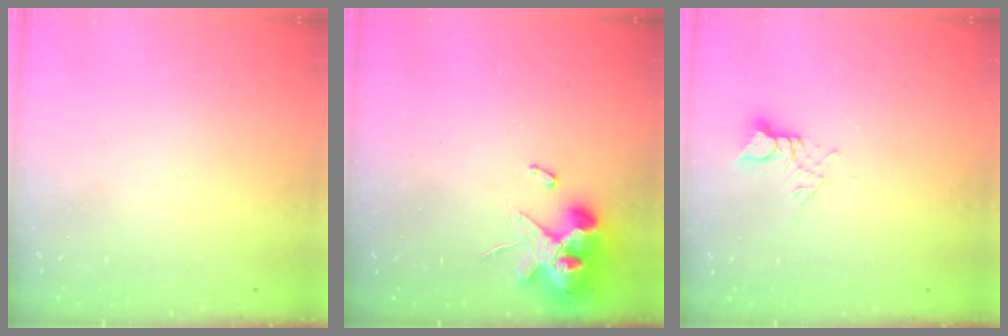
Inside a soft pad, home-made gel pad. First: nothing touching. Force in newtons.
{"total": 12.6, "press": 12.5, "slide": 1.6}
{"total": 3.8, "press": 3.7, "slide": 0.6}